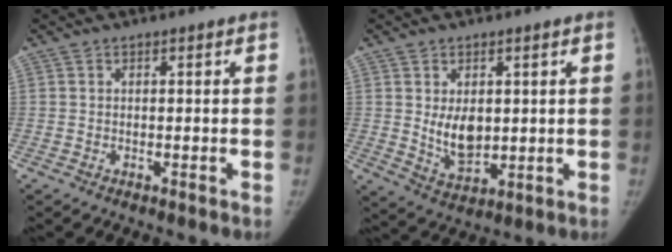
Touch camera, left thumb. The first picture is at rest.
{"total": 7.2, "force": [1.0, 4.6, 5.5], "torque": [-0.069, -0.019, 0.031]}